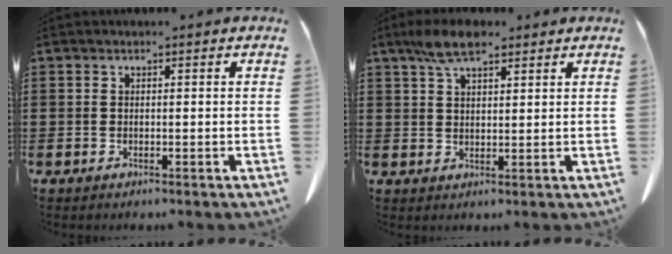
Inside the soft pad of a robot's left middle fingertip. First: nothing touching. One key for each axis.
{"total": 6.2, "fx": 4.1, "fy": 2.0, "fz": 4.2, "tx": -0.091, "ty": 0.005, "tz": 0.076}